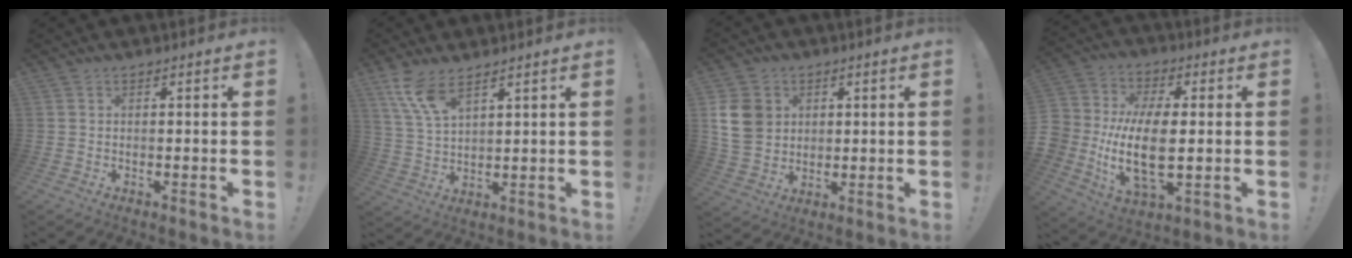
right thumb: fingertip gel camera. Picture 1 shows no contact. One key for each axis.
{"total": 9.1, "fx": 6.4, "fy": 2.9, "fz": 5.7, "tx": -0.116, "ty": -0.027, "tz": 0.123}
{"total": 11.4, "fx": 3.1, "fy": 9.6, "fz": 5.2, "tx": -0.095, "ty": -0.011, "tz": 0.064}
{"total": 15.9, "fx": -1.4, "fy": 9.2, "fz": 12.9, "tx": -0.256, "ty": -0.004, "tz": -0.026}